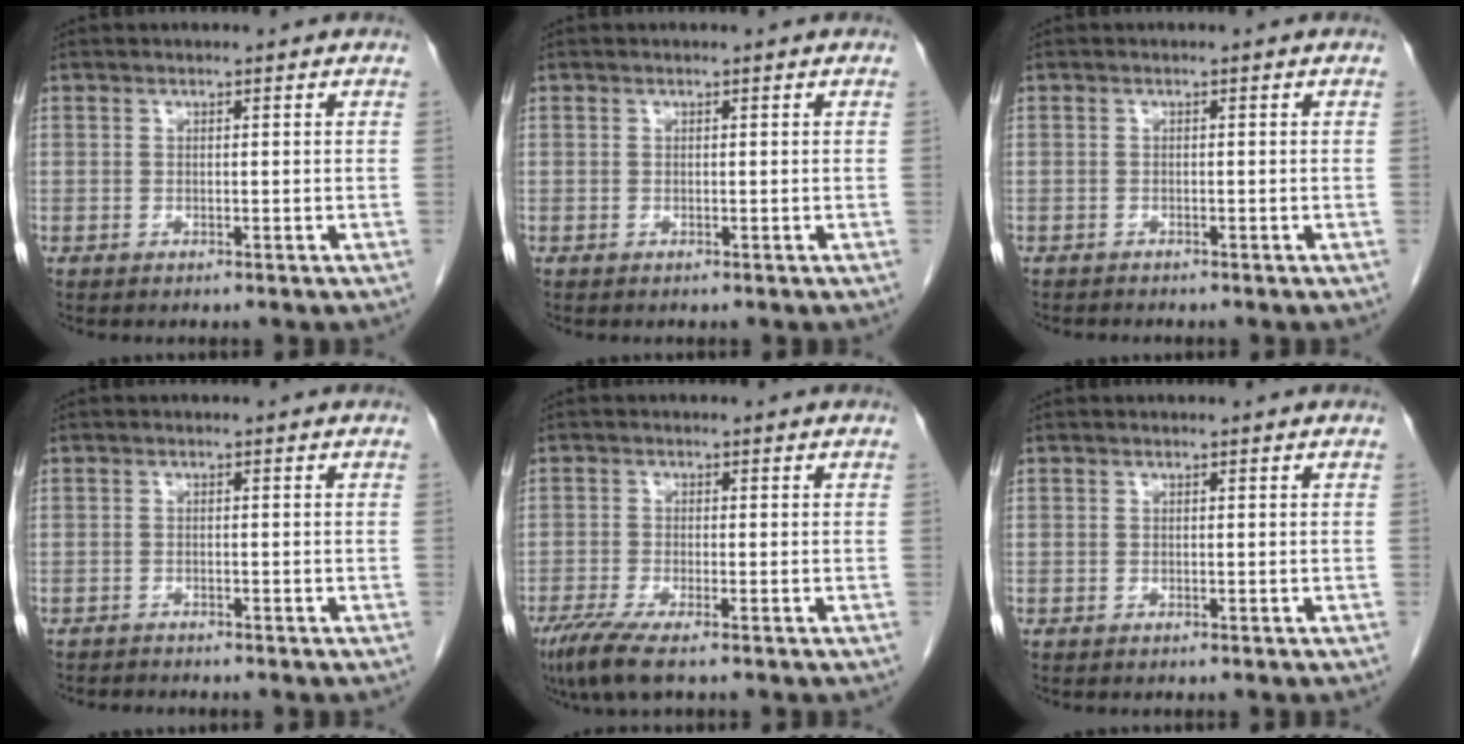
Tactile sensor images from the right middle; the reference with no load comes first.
{"total": 0.0}
{"total": 0.9, "force": [-0.8, 0.2, 0.1], "torque": [-0.007, -0.001, -0.015]}
{"total": 1.4, "force": [-1.4, 0.2, 0.0], "torque": [-0.002, -0.004, -0.022]}
{"total": 5.0, "force": [-3.4, 0.3, 3.6], "torque": [-0.072, -0.016, -0.064]}
{"total": 0.0}